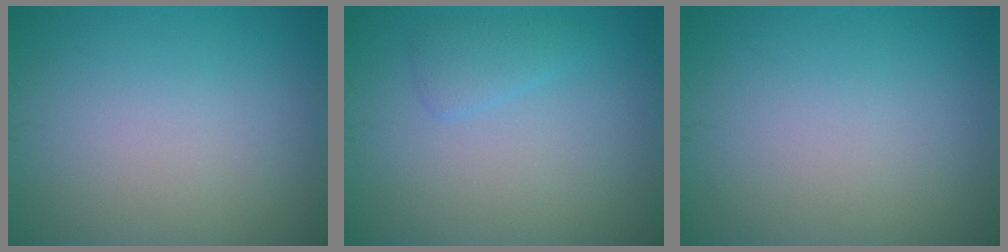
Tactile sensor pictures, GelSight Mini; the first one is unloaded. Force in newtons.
{"total": 1.4, "press": 1.4, "slide": 0.2}
{"total": 0.0}